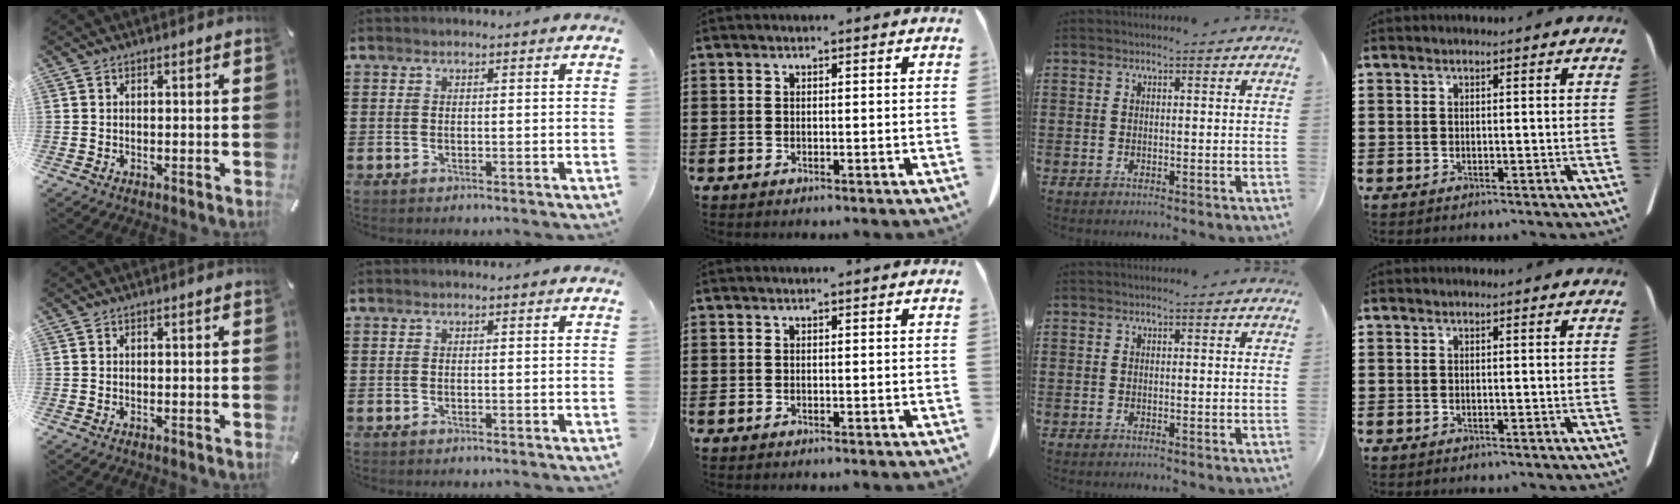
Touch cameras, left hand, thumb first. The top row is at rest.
{}